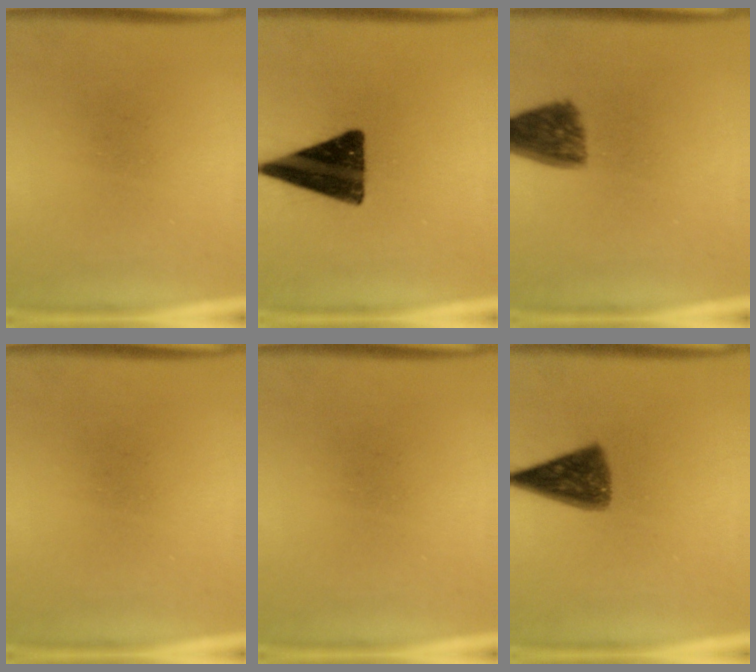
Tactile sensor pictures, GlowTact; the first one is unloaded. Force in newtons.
{"total": 15.2}
{"total": 7.8}
{"total": 0.0}
{"total": 0.0}
{"total": 8.3}